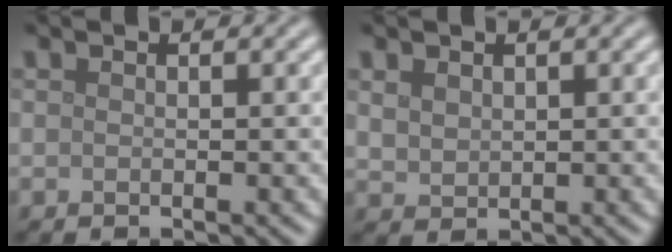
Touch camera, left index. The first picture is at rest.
{"total": 1.7, "force": [0.9, 1.2, 0.8], "torque": [-0.018, -0.001, 0.023]}